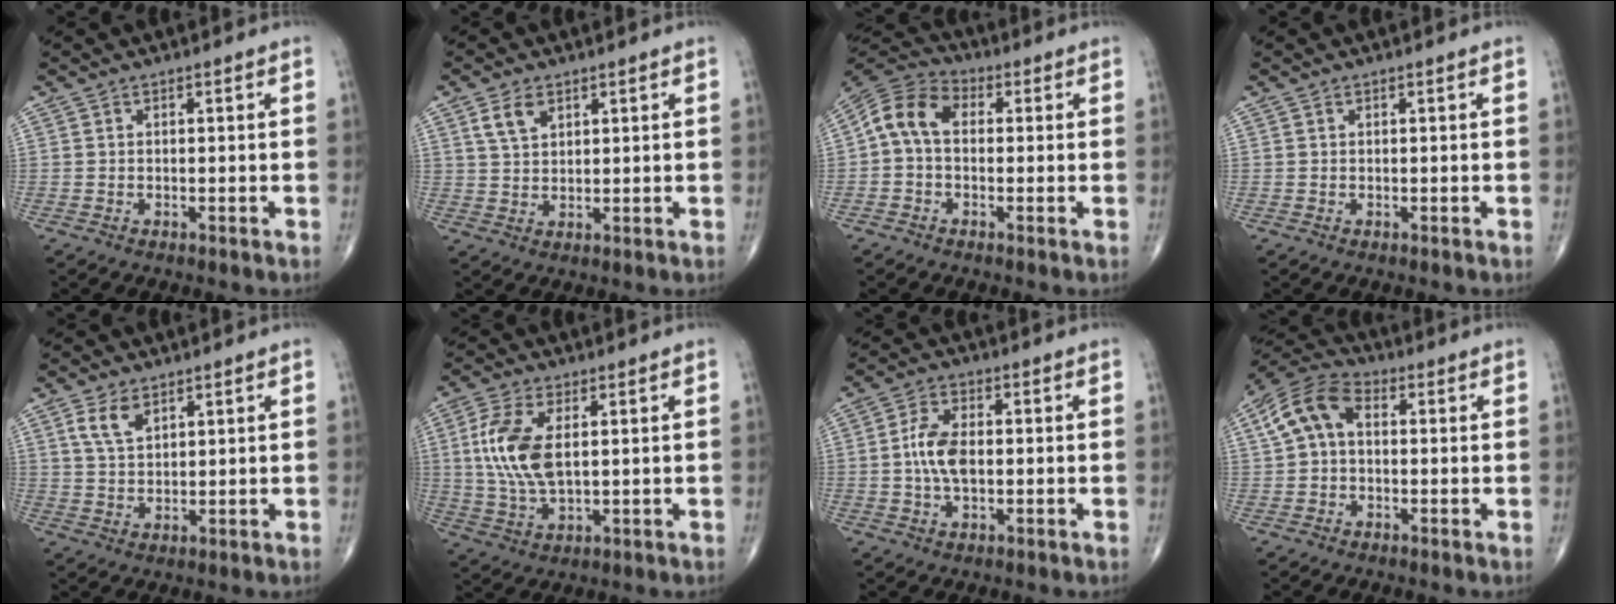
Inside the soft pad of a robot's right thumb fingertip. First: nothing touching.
{"total": 4.7, "force": [2.5, 2.8, 2.9], "torque": [-0.046, -0.009, 0.051]}
{"total": 8.6, "force": [0.4, 6.0, 6.1], "torque": [-0.106, 0.028, -0.008]}
{"total": 0.0}
{"total": 5.1, "force": [2.8, 2.7, 3.3], "torque": [-0.057, -0.010, 0.058]}
{"total": 11.3, "force": [1.9, 5.6, 9.6], "torque": [-0.212, -0.005, 0.042]}
{"total": 7.1, "force": [-0.1, 3.8, 5.9], "torque": [-0.118, 0.009, -0.007]}
{"total": 9.1, "force": [1.1, 6.1, 6.7], "torque": [-0.128, 0.029, 0.010]}